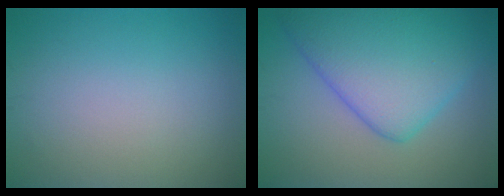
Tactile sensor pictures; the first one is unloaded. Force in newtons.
{"total": 9.4, "press": 9.4, "slide": 0.2}